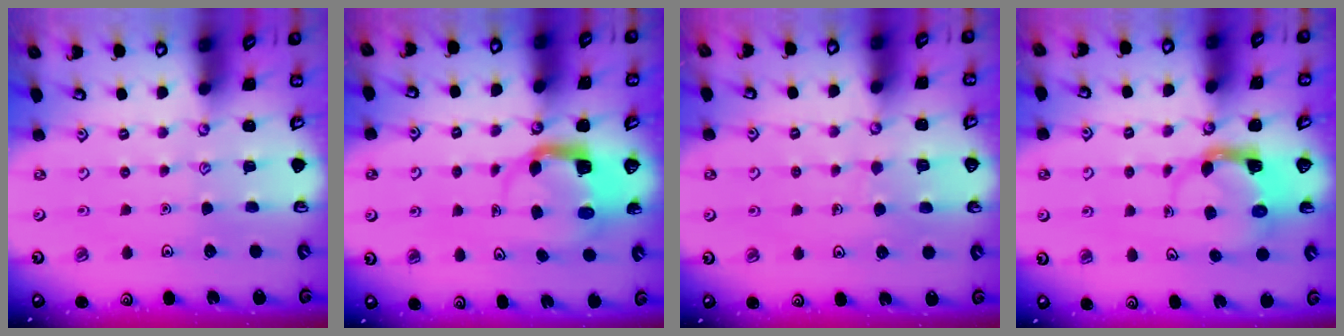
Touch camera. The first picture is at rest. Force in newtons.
{"total": 4.4, "press": 4.4, "slide": 0.3}
{"total": 5.1, "press": 5.1, "slide": 0.4}
{"total": 4.0, "press": 3.9, "slide": 0.7}